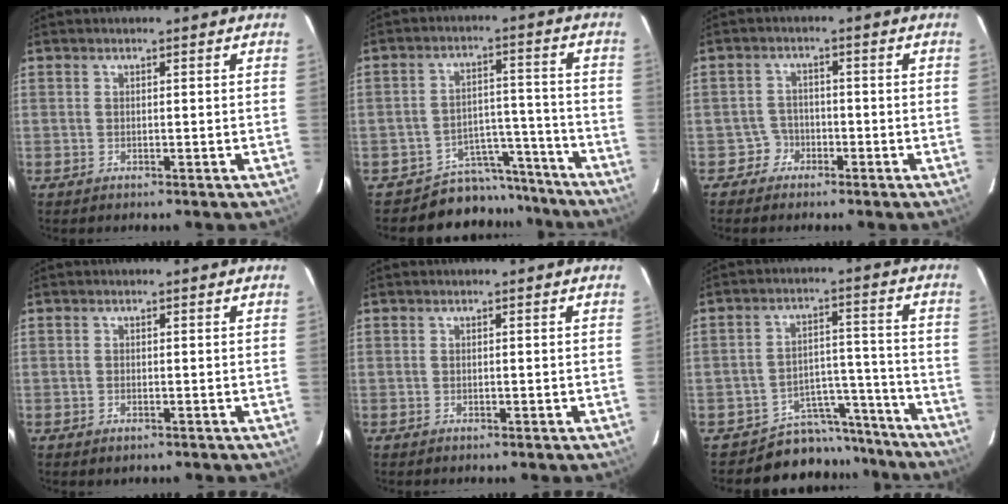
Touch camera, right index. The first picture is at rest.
{"total": 9.2, "force": [-8.3, 3.9, -0.7], "torque": [0.033, 0.061, -0.117]}
{"total": 2.8, "force": [-1.6, 2.3, -0.3], "torque": [0.011, 0.013, -0.035]}
{"total": 0.8, "force": [-0.4, 0.5, 0.5], "torque": [-0.011, -0.001, -0.002]}
{"total": 0.0}
{"total": 9.9, "force": [-9.0, 4.1, -0.7], "torque": [0.033, 0.065, -0.129]}